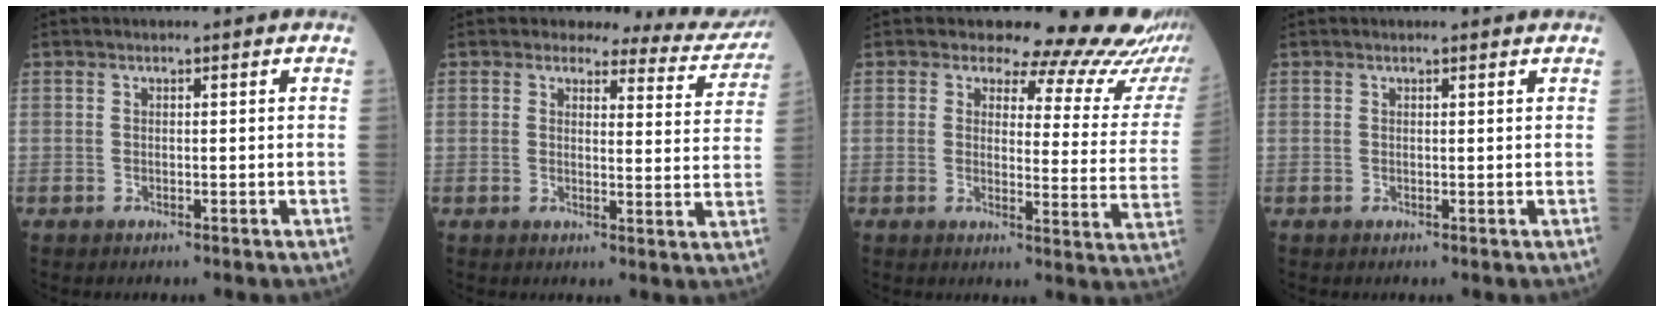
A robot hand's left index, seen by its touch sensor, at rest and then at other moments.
{"total": 11.1, "force": [10.7, 2.7, 1.3], "torque": [0.014, -0.051, 0.090]}
{"total": 15.6, "force": [14.9, 3.6, 2.8], "torque": [-0.001, -0.098, 0.128]}
{"total": 0.9, "force": [0.9, -0.1, 0.1], "torque": [-0.011, -0.004, 0.009]}